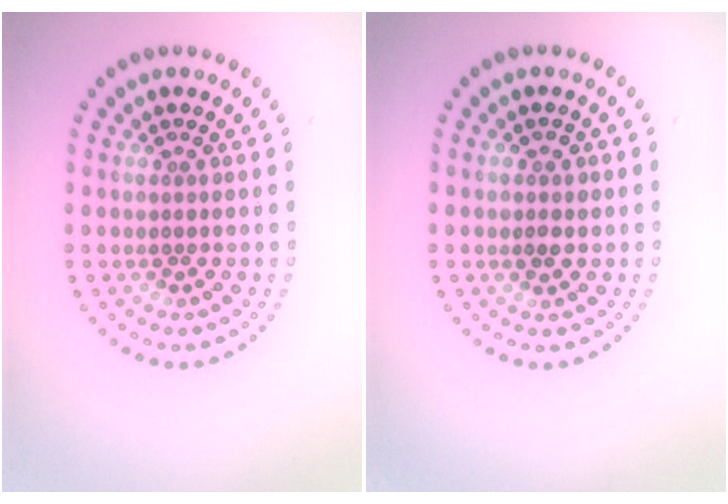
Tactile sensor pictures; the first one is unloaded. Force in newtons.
{"total": 1.3, "press": 1.3, "slide": 0.2}